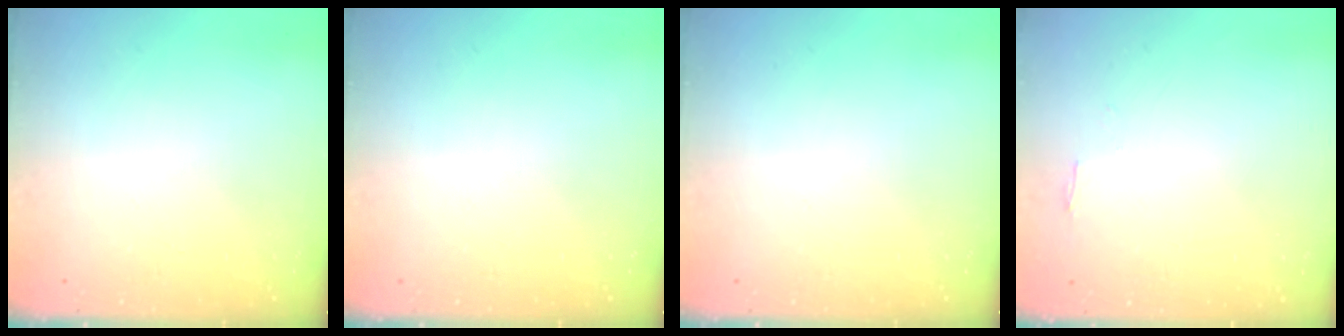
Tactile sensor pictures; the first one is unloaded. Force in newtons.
{"total": 0.0}
{"total": 0.0}
{"total": 0.7, "press": 0.6, "slide": 0.4}